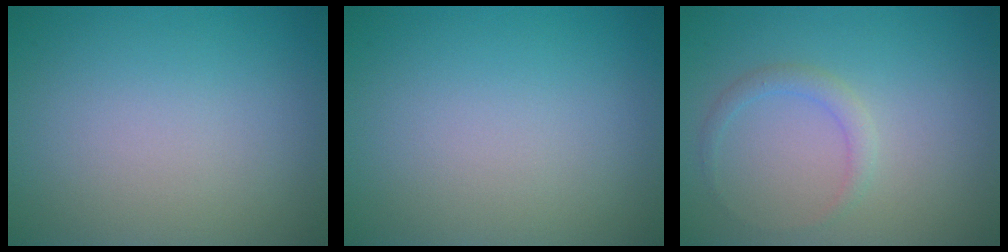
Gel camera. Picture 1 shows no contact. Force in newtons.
{"total": 0.0}
{"total": 1.4, "press": 1.4, "slide": 0.1}